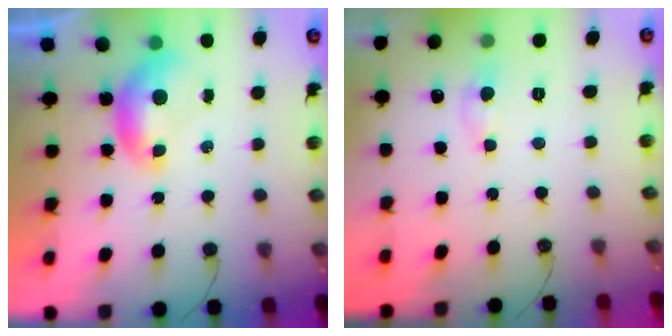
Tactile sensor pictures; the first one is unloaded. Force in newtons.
{"total": 1.3, "press": 1.3, "slide": 0.3}